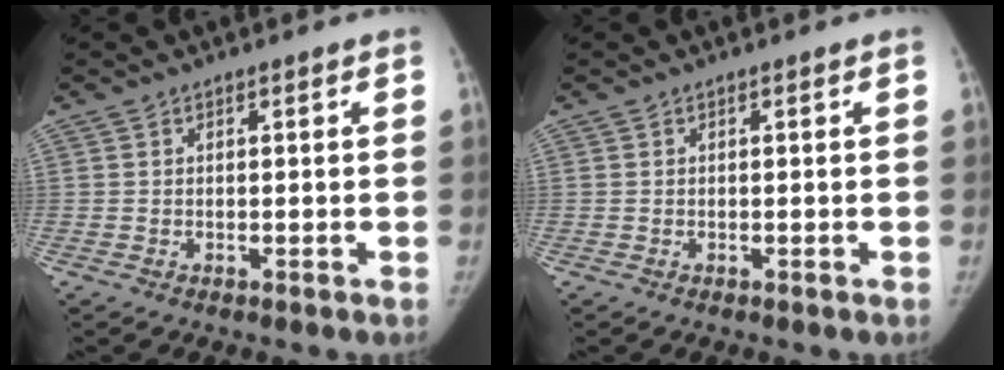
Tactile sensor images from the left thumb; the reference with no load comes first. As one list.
[{"total": 0.0}]